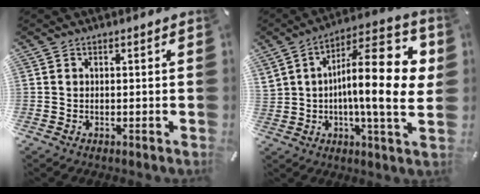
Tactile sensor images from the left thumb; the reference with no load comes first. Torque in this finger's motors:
{"motor_torque": [2.40, 2.61, 1.50, -1.27, 0.22]}